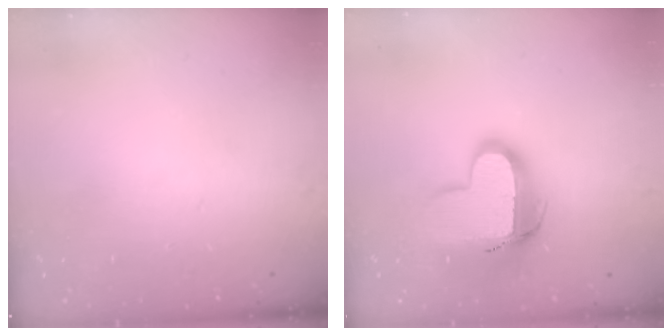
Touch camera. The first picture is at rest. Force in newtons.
{"total": 14.0, "press": 13.9, "slide": 1.4}